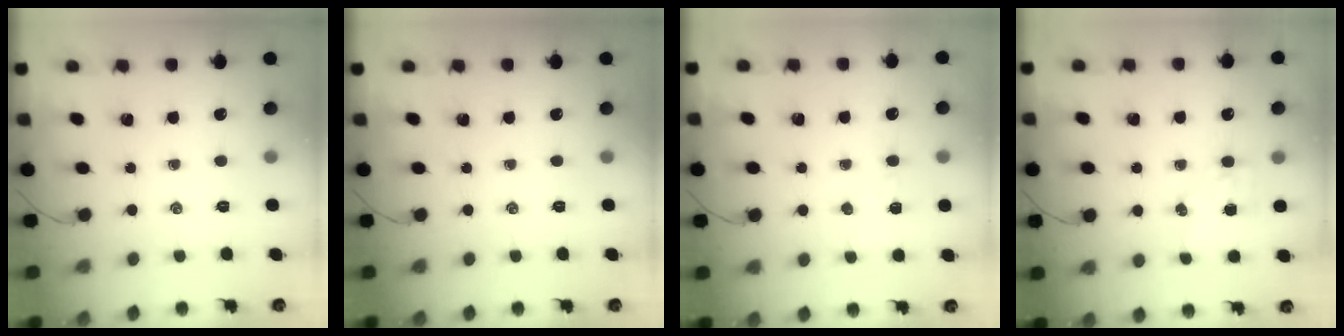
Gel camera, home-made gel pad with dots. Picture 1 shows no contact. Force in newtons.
{"total": 0.0}
{"total": 2.9, "press": 2.8, "slide": 0.8}
{"total": 4.3, "press": 4.3, "slide": 0.5}